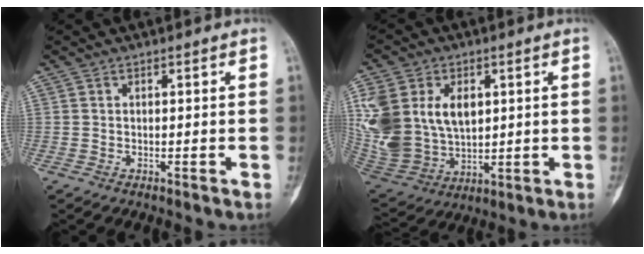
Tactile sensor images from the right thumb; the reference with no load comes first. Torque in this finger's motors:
{"motor_torque": [0.43, 0.87, 1.37, 0.47, 0.17]}